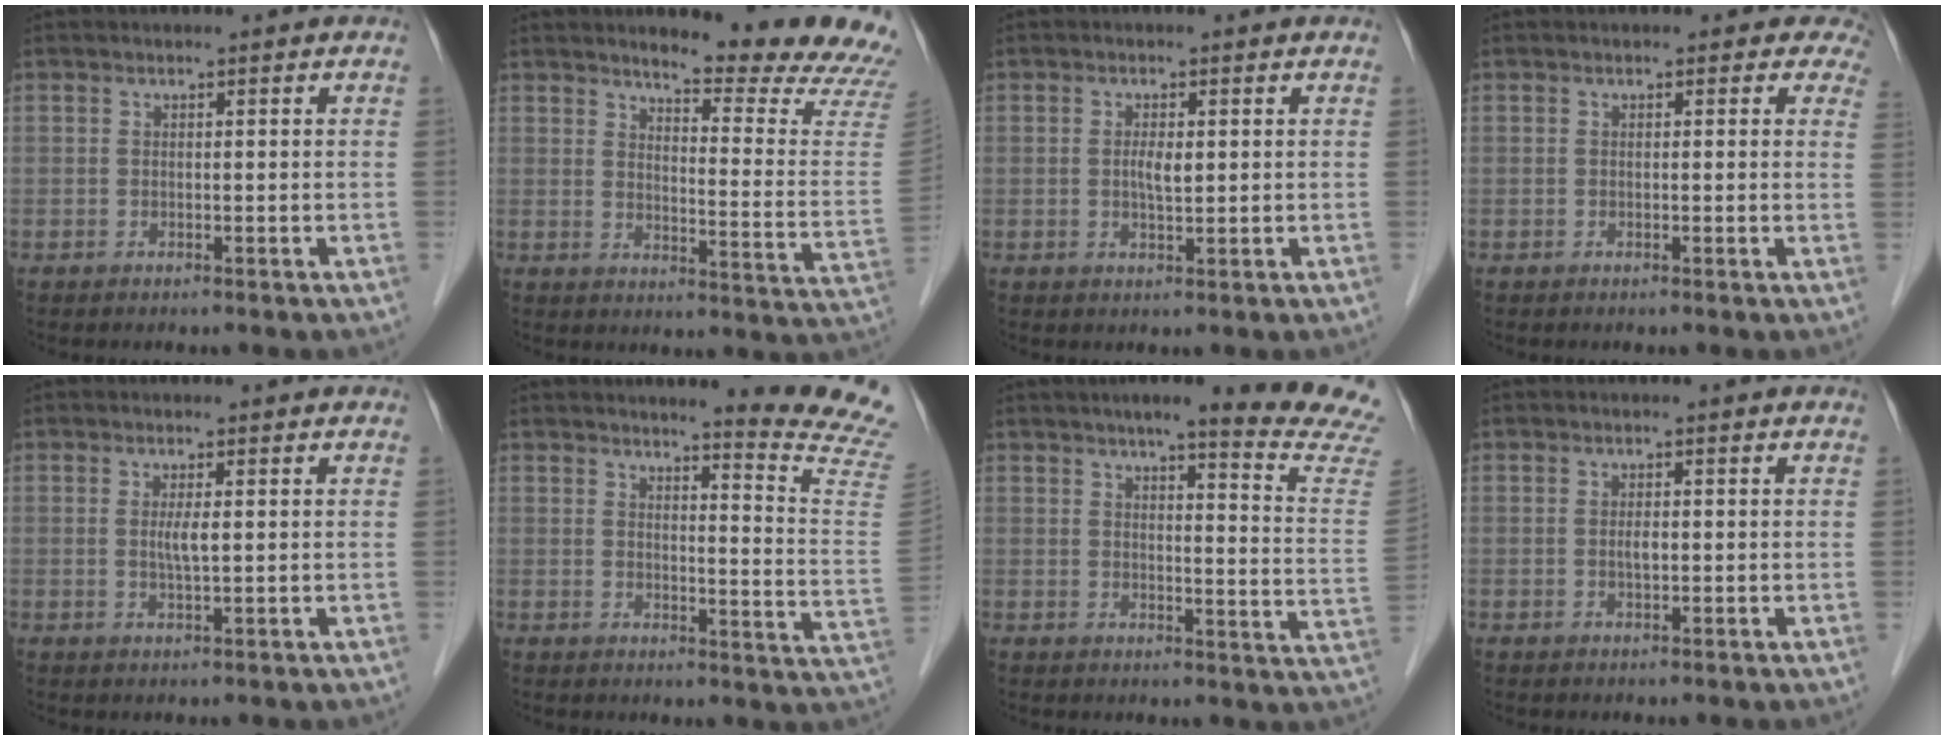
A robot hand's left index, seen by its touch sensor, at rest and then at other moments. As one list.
[{"total": 16.5, "force": [15.3, 0.3, 6.0], "torque": [-0.074, -0.108, 0.169]}, {"total": 2.3, "force": [0.2, 0.7, 2.2], "torque": [-0.043, -0.001, 0.005]}, {"total": 2.8, "force": [2.1, 1.7, 0.7], "torque": [0.019, -0.004, -0.003]}, {"total": 2.2, "force": [0.2, 0.2, 2.2], "torque": [-0.044, -0.002, 0.005]}, {"total": 13.8, "force": [13.1, -2.2, 3.7], "torque": [-0.045, -0.128, 0.131]}, {"total": 18.7, "force": [16.9, -0.3, 8.0], "torque": [-0.095, -0.077, 0.184]}, {"total": 1.3, "force": [-0.2, 0.5, 1.2], "torque": [-0.023, 0.001, -0.001]}]